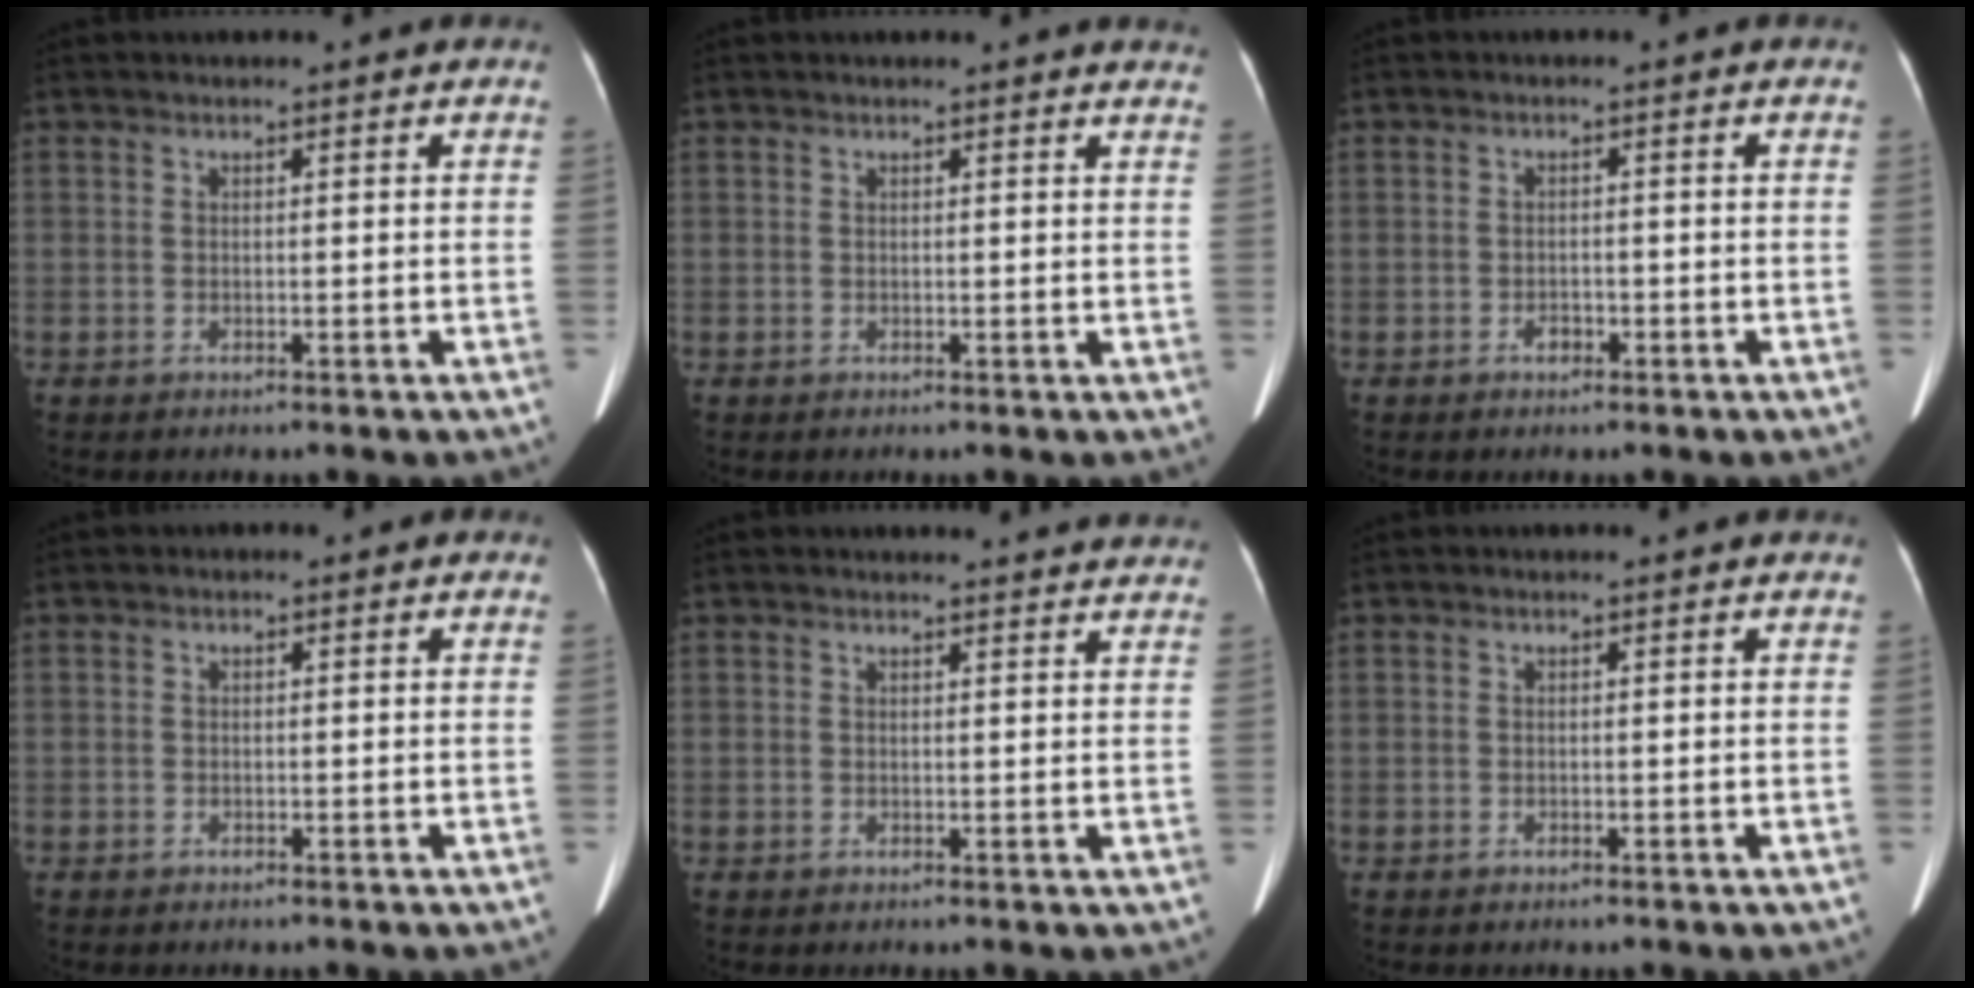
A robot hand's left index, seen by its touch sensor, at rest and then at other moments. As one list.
[{"total": 4.3, "force": [4.2, 0.7, 0.7], "torque": [-0.001, -0.012, 0.021]}, {"total": 1.4, "force": [-1.0, 0.8, 0.6], "torque": [-0.012, 0.002, -0.013]}, {"total": 0.9, "force": [-0.6, 0.6, 0.0], "torque": [-0.001, 0.004, -0.013]}, {"total": 6.7, "force": [6.5, 0.6, 1.4], "torque": [-0.008, -0.001, 0.052]}, {"total": 0.0}]